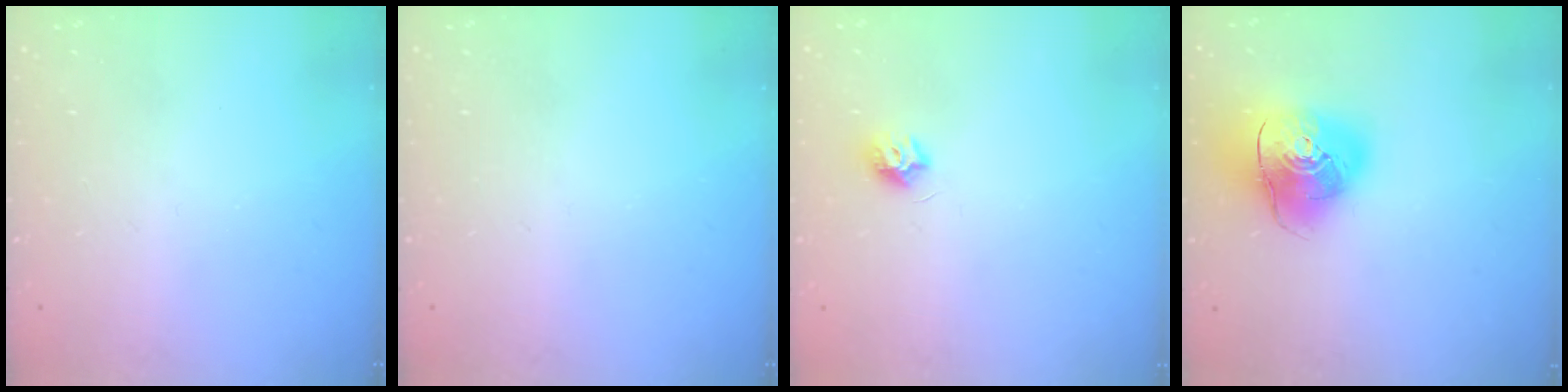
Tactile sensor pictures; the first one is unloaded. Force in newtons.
{"total": 0.0}
{"total": 6.8, "press": 6.8, "slide": 0.5}
{"total": 14.0, "press": 13.8, "slide": 2.4}